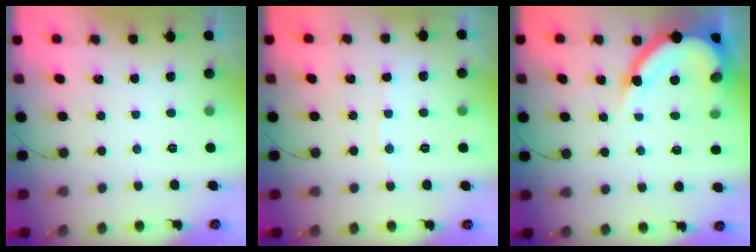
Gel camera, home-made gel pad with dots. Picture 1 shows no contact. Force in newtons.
{"total": 3.0, "press": 3.0, "slide": 0.4}
{"total": 11.9, "press": 11.9, "slide": 0.8}